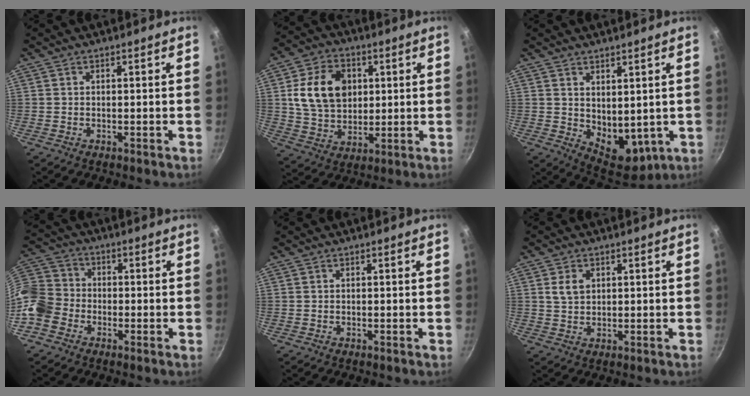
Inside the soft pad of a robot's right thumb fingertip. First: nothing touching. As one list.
[{"total": 13.2, "force": [2.8, 10.1, 8.1], "torque": [-0.120, 0.000, 0.049]}, {"total": 9.0, "force": [1.8, 5.6, 6.8], "torque": [-0.070, -0.032, 0.051]}, {"total": 10.9, "force": [-4.2, 8.8, 4.9], "torque": [-0.081, 0.043, -0.104]}, {"total": 0.0}, {"total": 3.7, "force": [1.2, 2.7, 2.3], "torque": [-0.031, -0.001, 0.024]}]